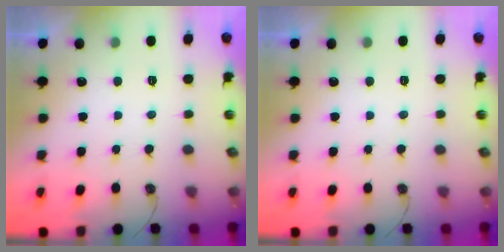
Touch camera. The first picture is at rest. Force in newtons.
{"total": 0.0}